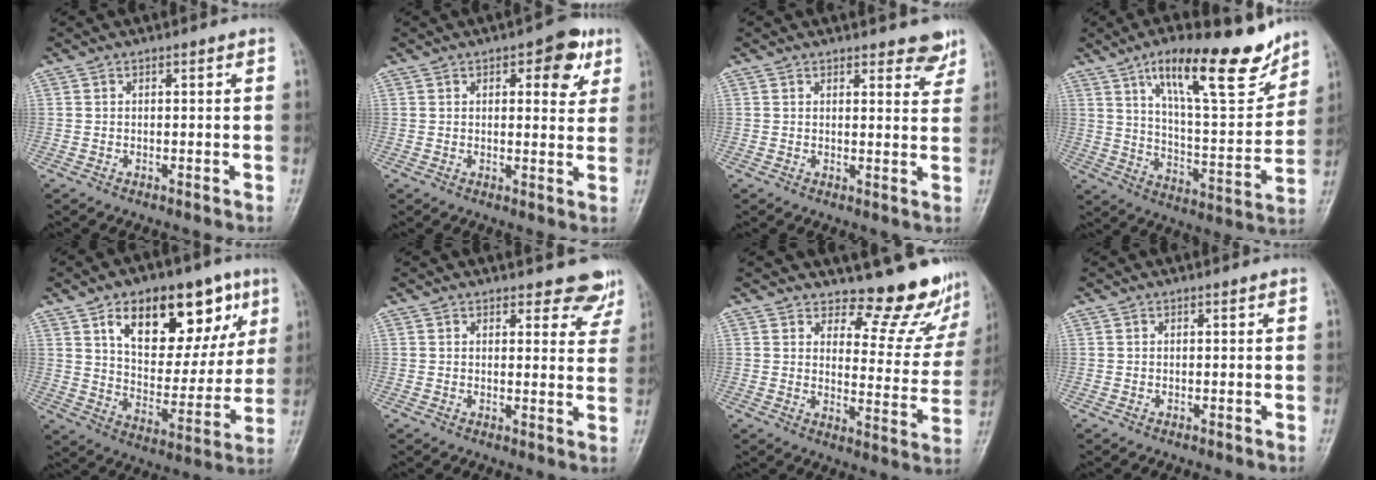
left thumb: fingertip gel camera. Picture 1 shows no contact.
{"total": 7.5, "force": [3.4, 3.5, 5.7], "torque": [-0.041, -0.009, 0.034]}
{"total": 4.2, "force": [3.3, 1.6, 2.1], "torque": [-0.001, -0.022, 0.038]}
{"total": 20.2, "force": [13.1, 5.9, 14.1], "torque": [-0.178, -0.069, 0.214]}
{"total": 21.6, "force": [10.1, 11.6, 15.1], "torque": [-0.166, -0.025, 0.160]}
{"total": 5.7, "force": [5.1, 2.3, 1.3], "torque": [0.019, -0.033, 0.046]}
{"total": 12.5, "force": [11.5, 4.1, 2.6], "torque": [0.008, -0.120, 0.131]}
{"total": 0.0}